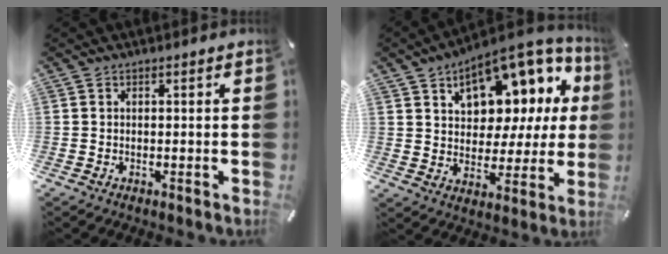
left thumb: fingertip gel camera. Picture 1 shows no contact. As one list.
[{"total": 13.9, "force": [8.4, 8.7, 6.8], "torque": [-0.093, -0.064, 0.146]}]